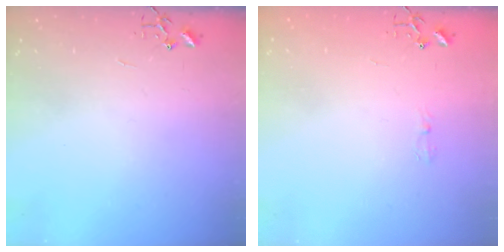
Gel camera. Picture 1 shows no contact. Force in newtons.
{"total": 5.5, "press": 5.4, "slide": 0.6}